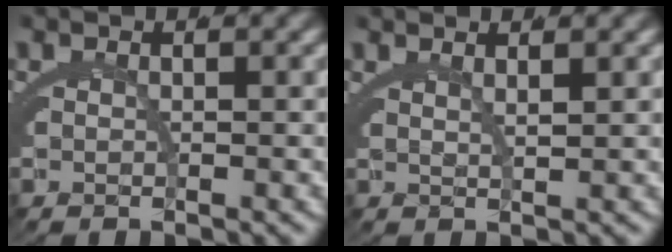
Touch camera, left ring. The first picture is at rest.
{"total": 2.1, "force": [1.7, -0.7, 0.9], "torque": [-0.006, 0.000, 0.033]}